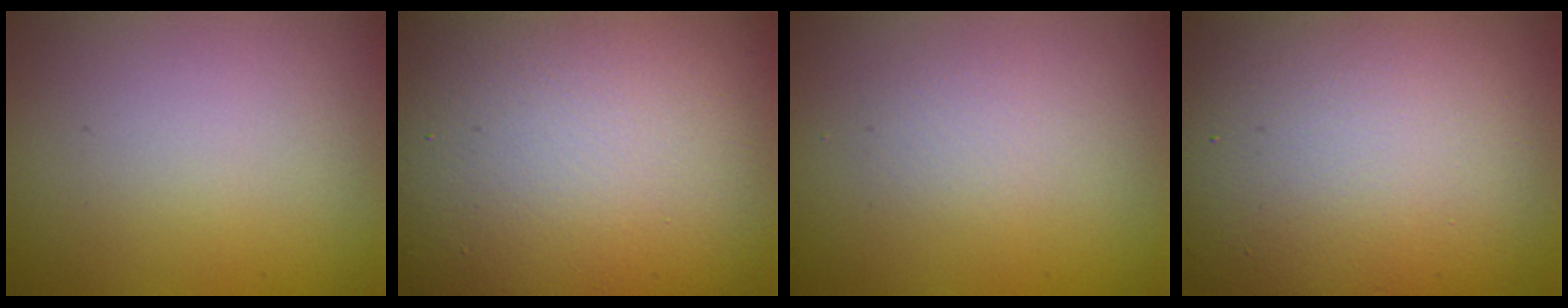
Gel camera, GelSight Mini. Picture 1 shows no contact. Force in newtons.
{"total": 20.0, "press": 20.0, "slide": 0.5}
{"total": 1.1, "press": 1.1, "slide": 0.0}
{"total": 14.7, "press": 14.7, "slide": 1.2}